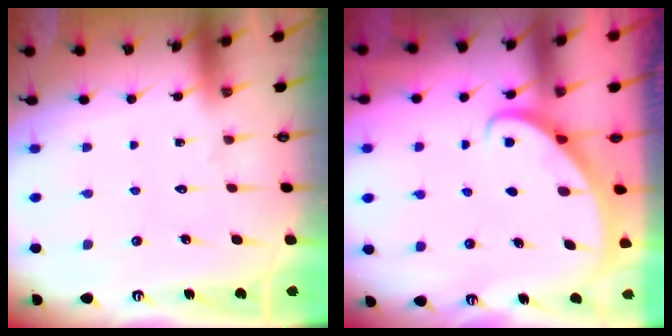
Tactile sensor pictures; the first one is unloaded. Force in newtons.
{"total": 2.9, "press": 2.9, "slide": 0.2}